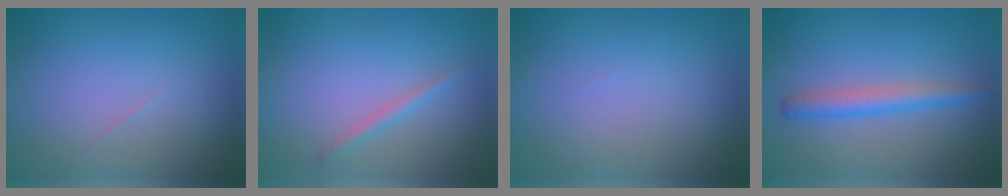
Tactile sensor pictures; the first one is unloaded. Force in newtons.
{"total": 1.2, "press": 1.2, "slide": 0.0}
{"total": 0.0}
{"total": 2.7, "press": 2.7, "slide": 0.1}